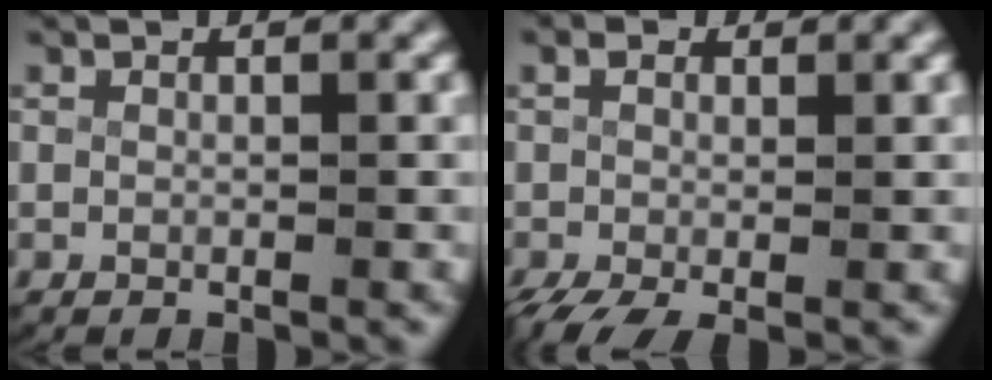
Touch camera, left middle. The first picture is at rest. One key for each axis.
{"total": 3.8, "fx": -2.3, "fy": 1.8, "fz": 2.5, "tx": -0.056, "ty": -0.028, "tz": -0.020}